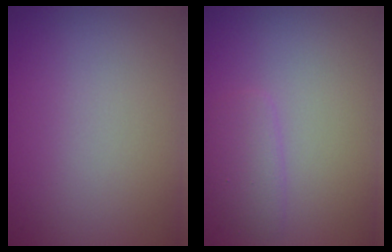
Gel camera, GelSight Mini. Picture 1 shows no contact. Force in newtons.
{"total": 1.5, "press": 1.5, "slide": 0.1}